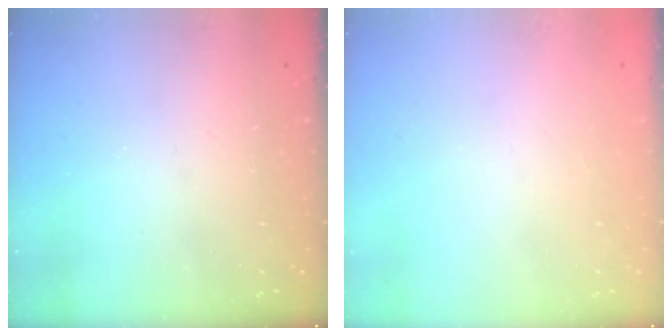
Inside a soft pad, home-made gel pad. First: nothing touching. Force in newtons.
{"total": 0.0}